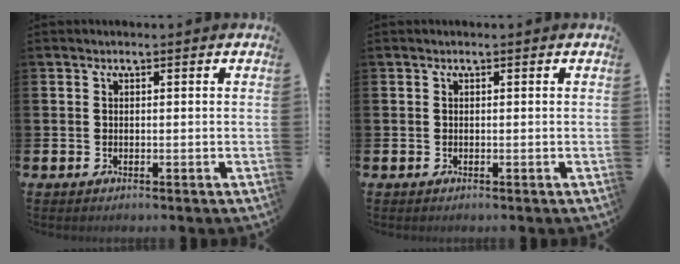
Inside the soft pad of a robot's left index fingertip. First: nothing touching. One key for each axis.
{"total": 0.0}